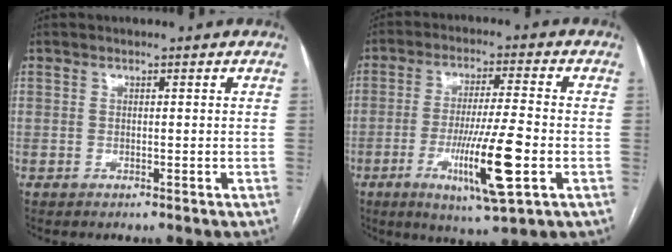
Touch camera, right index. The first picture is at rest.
{"total": 12.7, "force": [-4.0, 0.5, 12.0], "torque": [-0.218, -0.021, -0.067]}